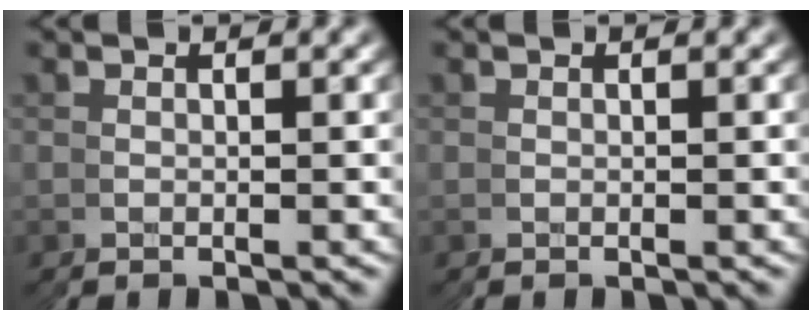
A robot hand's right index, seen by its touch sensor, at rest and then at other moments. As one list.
[{"total": 0.0}]